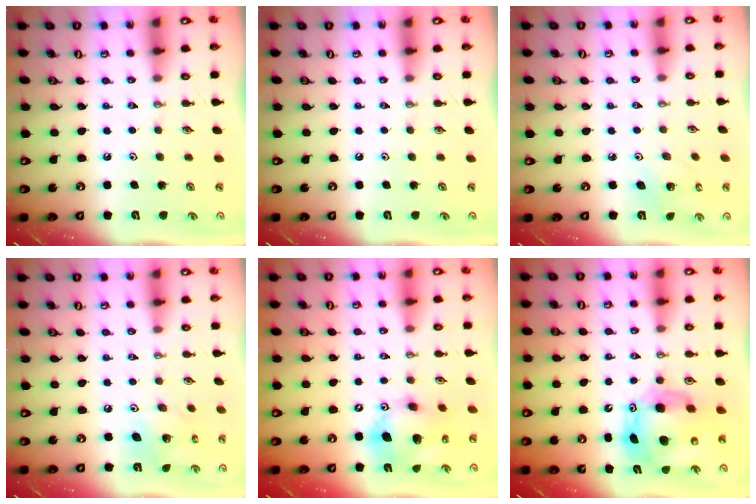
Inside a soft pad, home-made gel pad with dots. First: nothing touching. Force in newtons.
{"total": 0.0}
{"total": 3.5, "press": 3.5, "slide": 0.3}
{"total": 7.8, "press": 7.7, "slide": 0.5}
{"total": 14.2, "press": 13.9, "slide": 2.9}
{"total": 14.3, "press": 14.3, "slide": 1.3}